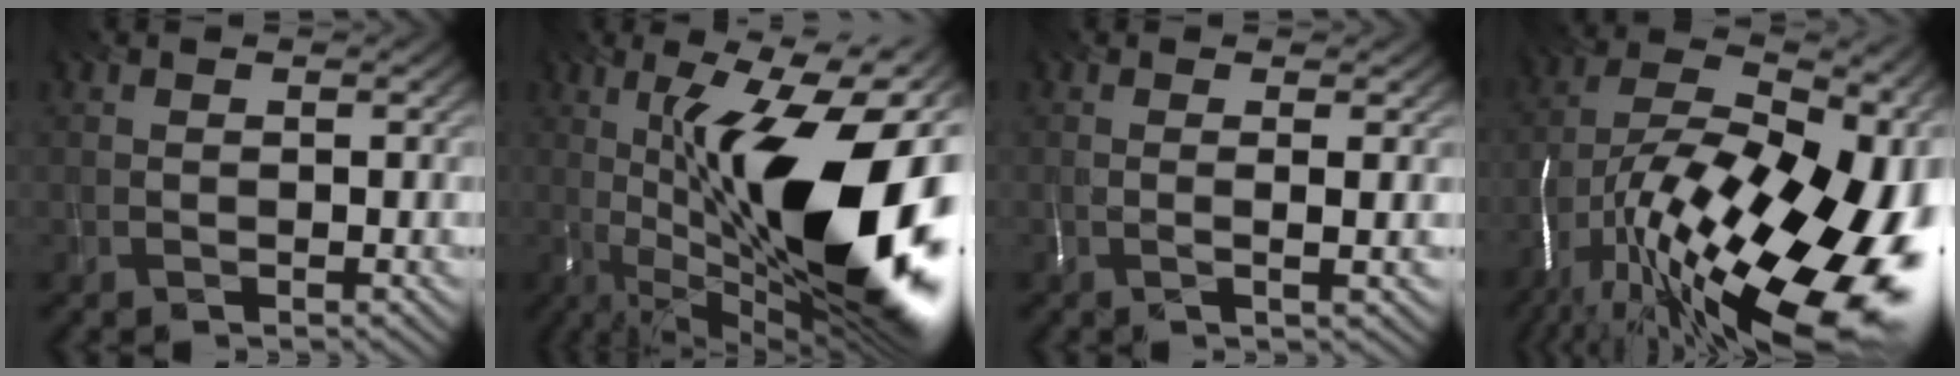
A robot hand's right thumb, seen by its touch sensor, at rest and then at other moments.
{"total": 19.8, "force": [-1.7, 7.7, 18.1], "torque": [-0.255, 0.016, -0.047]}
{"total": 2.2, "force": [0.4, 0.1, 2.2], "torque": [-0.036, 0.001, 0.002]}
{"total": 22.3, "force": [-10.6, 9.2, 17.4], "torque": [-0.312, -0.015, -0.178]}